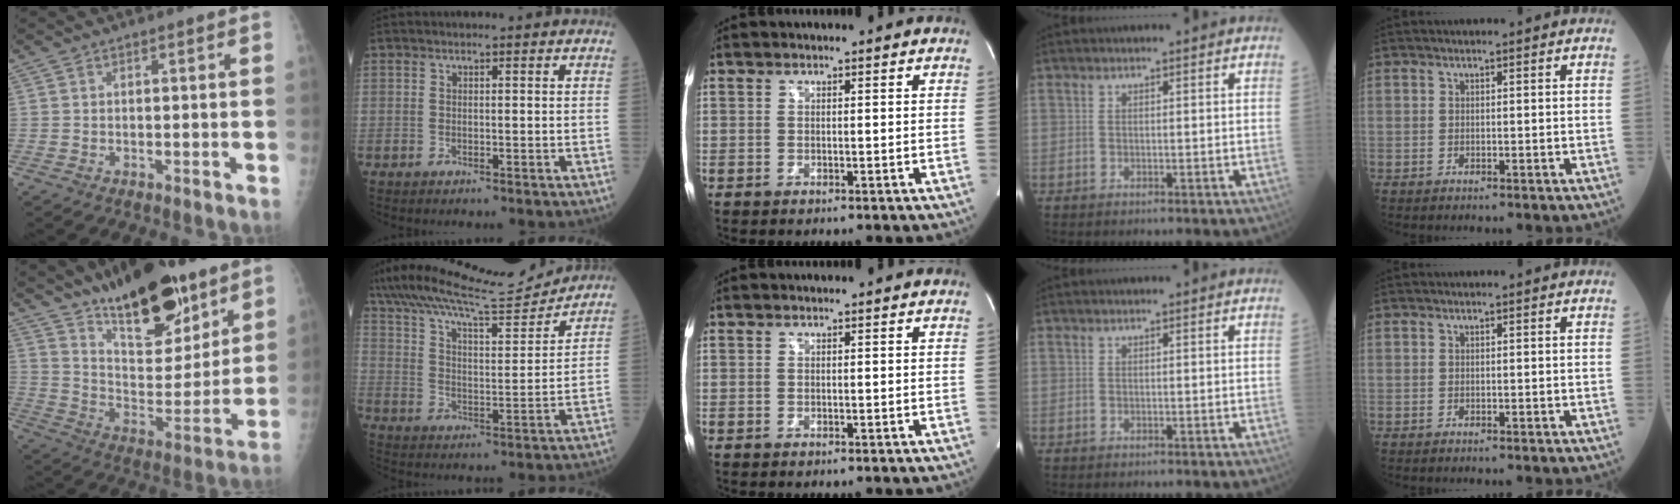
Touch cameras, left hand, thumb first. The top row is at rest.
{"thumb": {"total": 22.2, "force": [15.1, 8.9, 13.7], "torque": [-0.168, -0.085, 0.247]}, "index": {"total": 19.0, "force": [17.8, 1.1, 6.5], "torque": [-0.132, -0.007, 0.281]}}